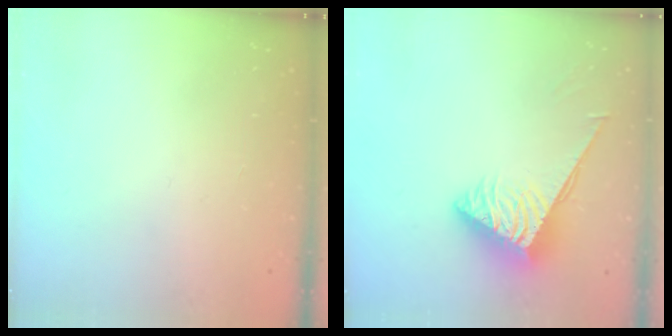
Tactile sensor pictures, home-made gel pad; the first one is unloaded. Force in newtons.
{"total": 3.8, "press": 3.8, "slide": 0.4}